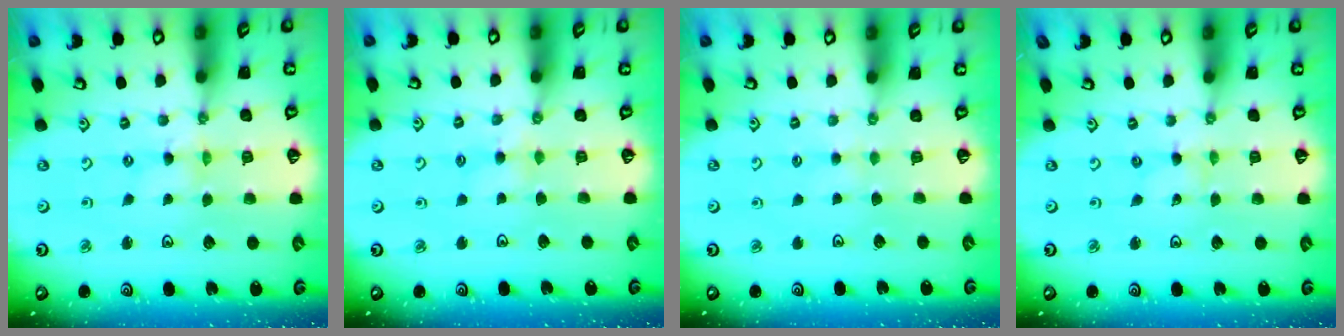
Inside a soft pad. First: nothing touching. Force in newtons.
{"total": 5.2, "press": 5.2, "slide": 0.6}
{"total": 1.9, "press": 1.9, "slide": 0.4}
{"total": 0.0}